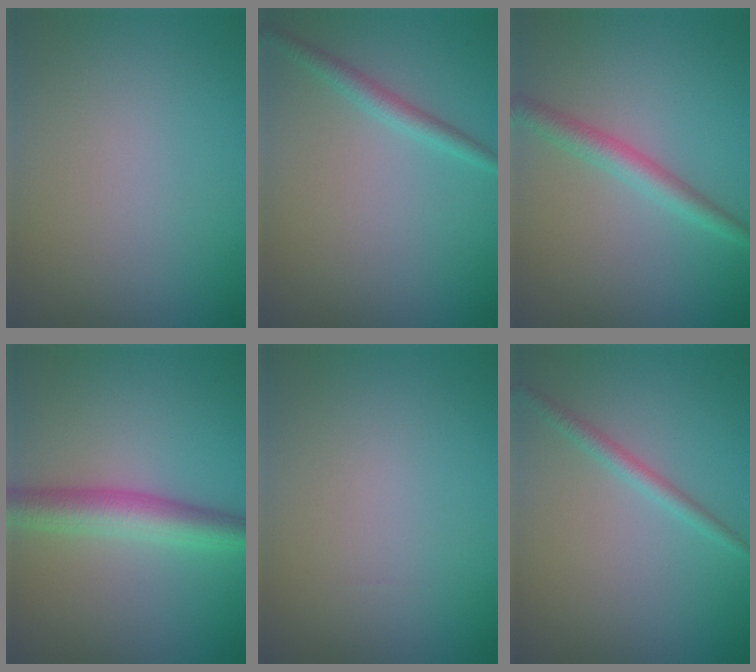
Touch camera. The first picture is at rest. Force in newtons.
{"total": 1.8, "press": 1.8, "slide": 0.0}
{"total": 2.7, "press": 2.7, "slide": 0.1}
{"total": 4.6, "press": 4.6, "slide": 0.1}
{"total": 0.0}
{"total": 1.7, "press": 1.7, "slide": 0.1}